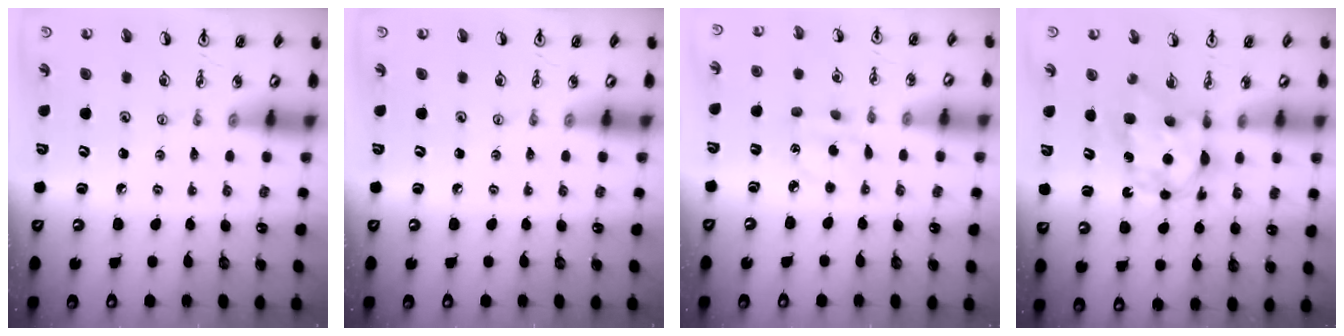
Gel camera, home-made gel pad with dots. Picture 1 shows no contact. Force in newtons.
{"total": 0.0}
{"total": 3.3, "press": 3.2, "slide": 0.8}
{"total": 6.5, "press": 6.5, "slide": 0.5}